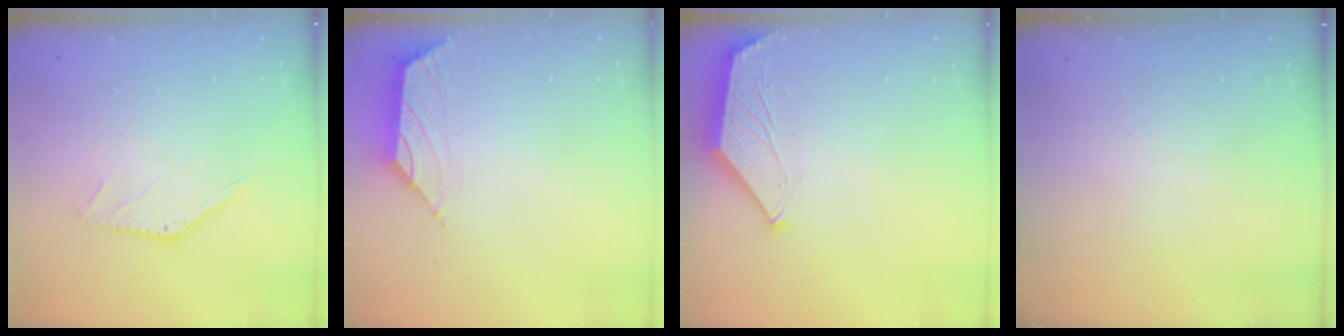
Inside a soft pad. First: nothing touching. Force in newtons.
{"total": 1.5, "press": 1.4, "slide": 0.6}
{"total": 1.5, "press": 1.5, "slide": 0.4}
{"total": 0.0}